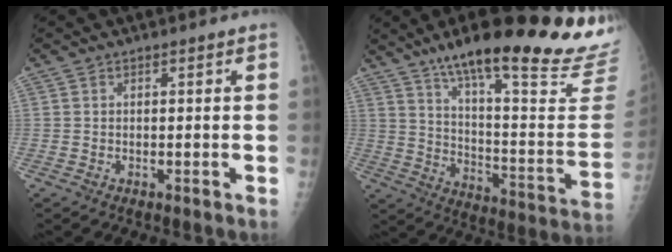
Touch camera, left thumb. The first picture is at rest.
{"total": 32.0, "force": [24.1, 4.3, 20.5], "torque": [-0.245, -0.128, 0.334]}